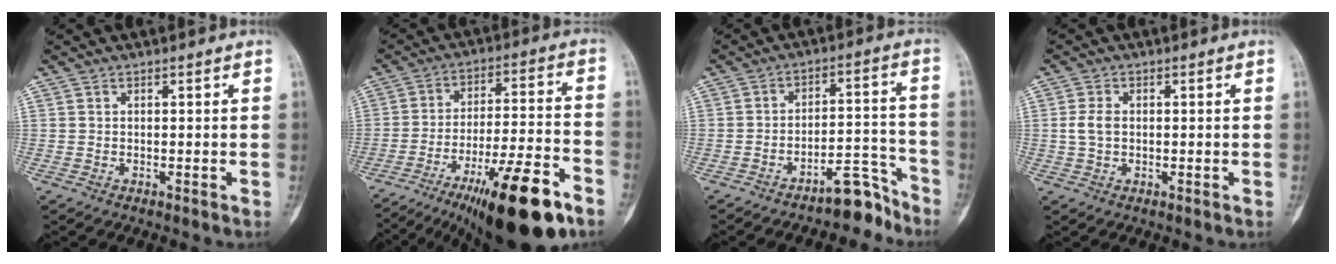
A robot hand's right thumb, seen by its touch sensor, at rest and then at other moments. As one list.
[{"total": 21.8, "force": [-13.5, 4.7, 16.5], "torque": [-0.231, 0.055, -0.210]}, {"total": 7.7, "force": [-6.7, 2.5, 2.8], "torque": [-0.008, 0.099, -0.104]}, {"total": 3.2, "force": [0.1, 2.1, 2.4], "torque": [-0.053, 0.006, 0.000]}]